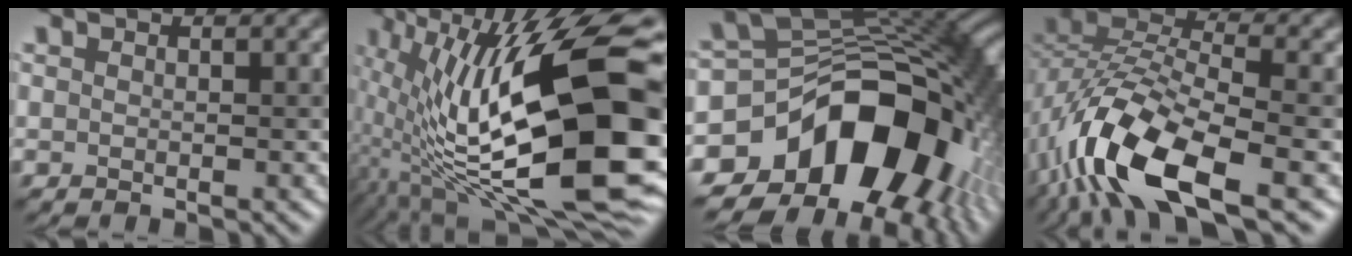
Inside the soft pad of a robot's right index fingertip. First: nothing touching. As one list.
[{"total": 18.0, "force": [0.1, 6.5, 16.8], "torque": [-0.286, 0.009, -0.005]}, {"total": 16.3, "force": [-5.9, 10.6, 10.8], "torque": [-0.140, -0.008, -0.097]}, {"total": 11.8, "force": [-6.2, 4.4, 9.0], "torque": [-0.179, 0.003, -0.124]}]